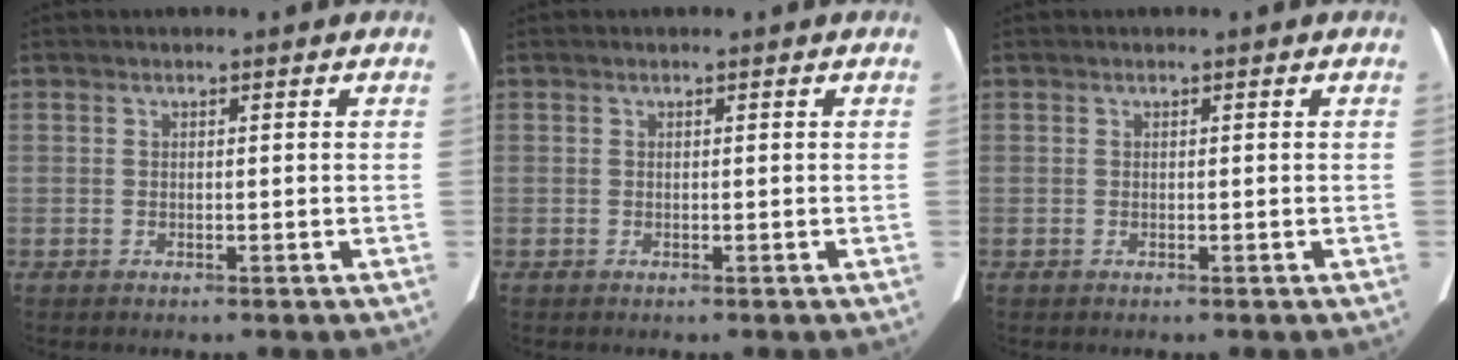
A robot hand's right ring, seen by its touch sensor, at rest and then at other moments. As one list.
[{"total": 0.0}, {"total": 0.0}]